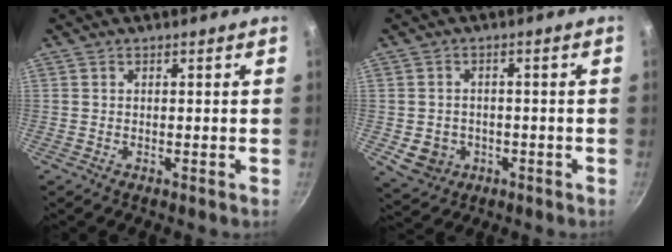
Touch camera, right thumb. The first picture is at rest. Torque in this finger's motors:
{"motor_torque": [1.30, 1.06, 0.33, -0.54, 0.29]}